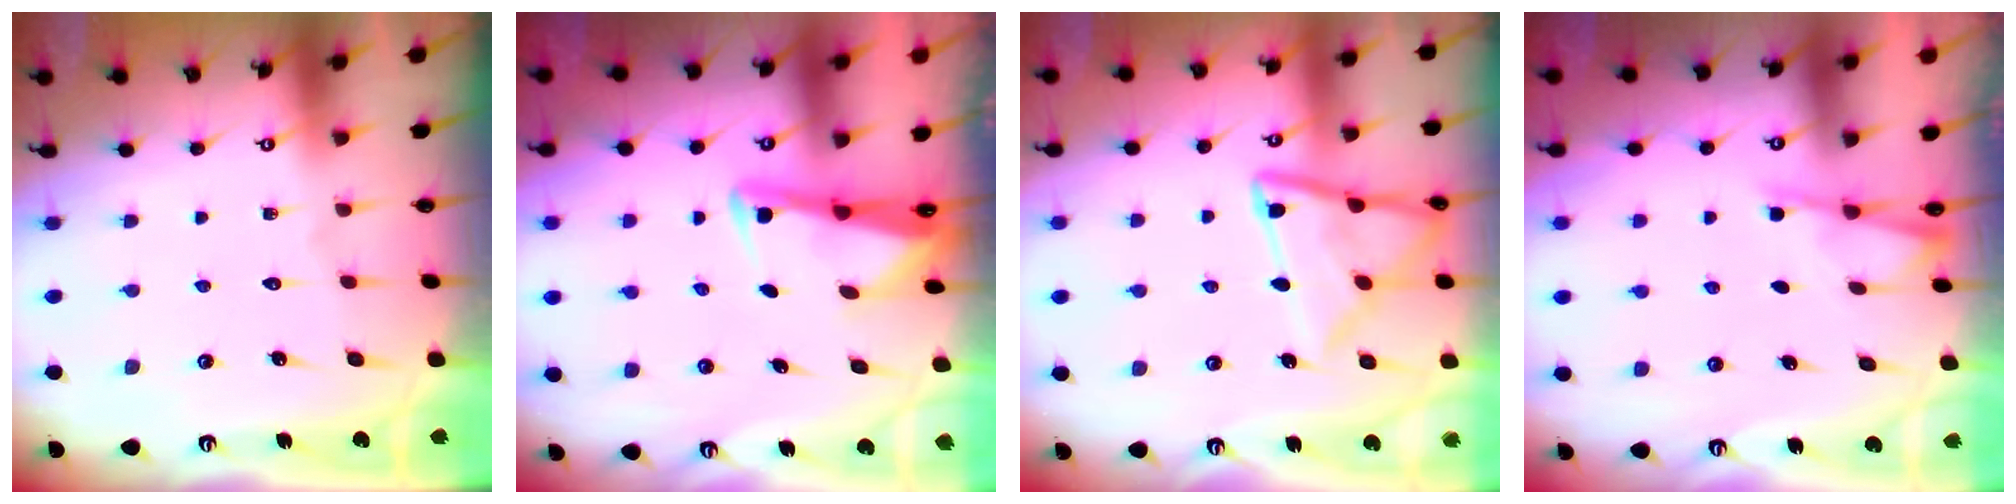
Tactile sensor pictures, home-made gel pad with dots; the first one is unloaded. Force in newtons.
{"total": 3.0, "press": 3.0, "slide": 0.6}
{"total": 14.4, "press": 14.3, "slide": 1.3}
{"total": 2.6, "press": 2.6, "slide": 0.3}